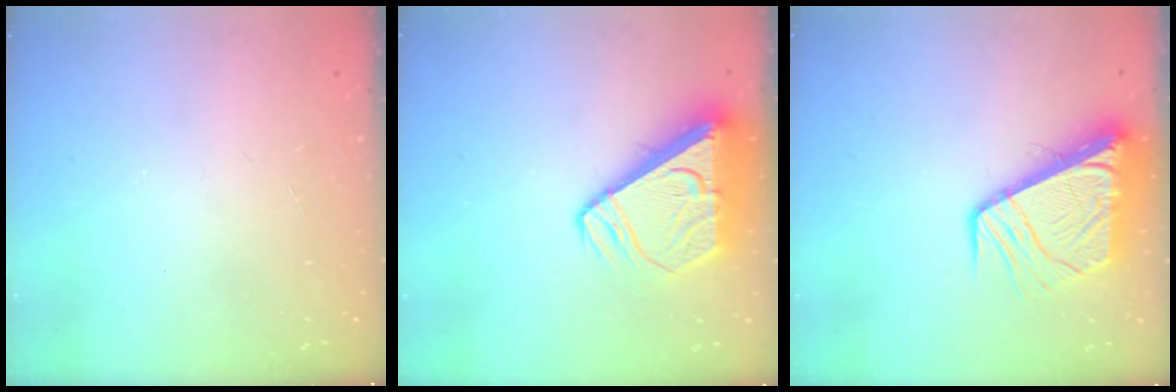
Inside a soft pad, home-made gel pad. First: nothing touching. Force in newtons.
{"total": 11.0, "press": 11.0, "slide": 1.1}
{"total": 10.6, "press": 10.5, "slide": 1.4}